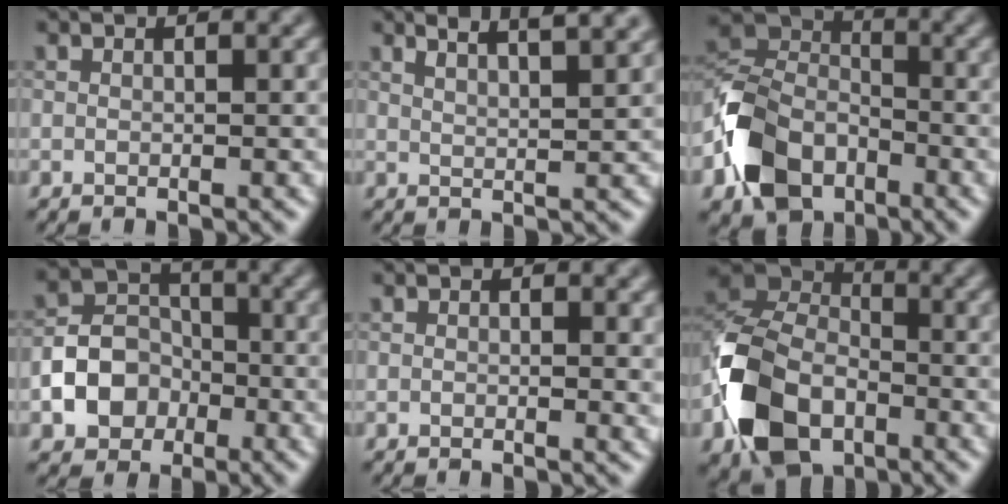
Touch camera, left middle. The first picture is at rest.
{"total": 5.0, "force": [3.6, 1.6, 3.1], "torque": [-0.011, 0.029, 0.022]}
{"total": 7.9, "force": [-3.8, 5.8, 3.8], "torque": [-0.080, -0.002, -0.087]}
{"total": 5.1, "force": [-1.9, 4.1, 2.4], "torque": [-0.037, 0.002, -0.043]}
{"total": 0.9, "force": [0.0, 0.3, 0.9], "torque": [-0.011, -0.005, 0.000]}
{"total": 10.1, "force": [-4.3, 6.9, 6.0], "torque": [-0.127, 0.000, -0.096]}